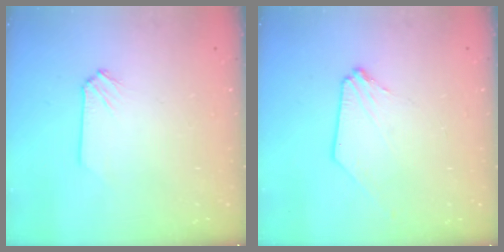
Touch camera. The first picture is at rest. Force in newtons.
{"total": 0.6, "press": 0.6, "slide": 0.1}